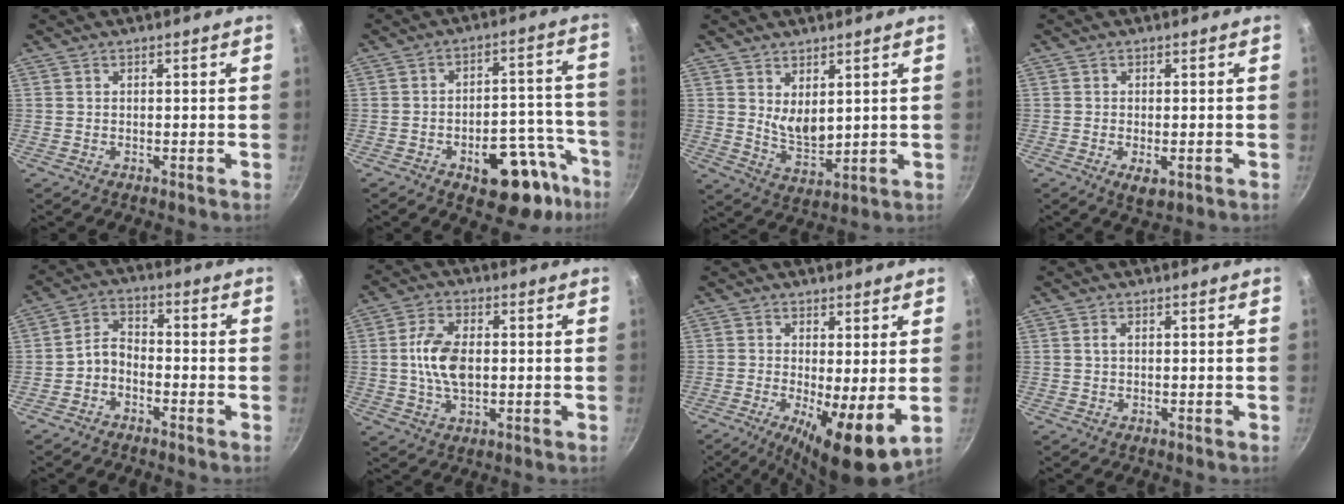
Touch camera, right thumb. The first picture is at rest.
{"total": 15.2, "force": [-8.4, 7.1, 10.6], "torque": [-0.106, 0.075, -0.109]}
{"total": 6.0, "force": [2.0, 3.0, 4.7], "torque": [-0.072, -0.028, 0.048]}
{"total": 3.0, "force": [-1.1, 1.4, 2.5], "torque": [-0.044, -0.006, -0.015]}
{"total": 4.8, "force": [-2.3, 3.2, 2.8], "torque": [-0.042, 0.030, -0.055]}
{"total": 9.4, "force": [0.3, 5.3, 7.7], "torque": [-0.148, 0.004, 0.007]}
{"total": 12.1, "force": [-2.6, 3.4, 11.3], "torque": [-0.180, -0.022, -0.029]}
{"total": 0.9, "force": [0.1, 0.5, 0.7], "torque": [-0.013, 0.002, 0.001]}